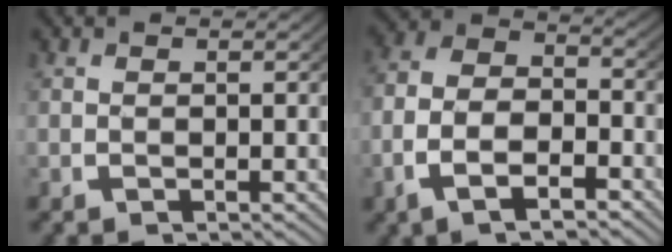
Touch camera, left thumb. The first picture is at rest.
{"total": 6.6, "force": [-2.1, 4.1, 4.6], "torque": [-0.086, -0.015, -0.040]}